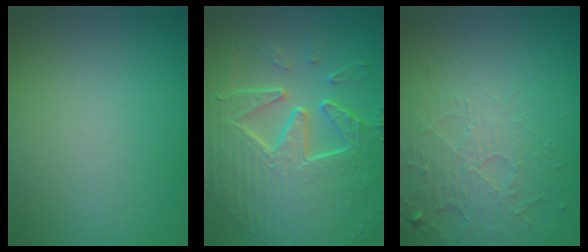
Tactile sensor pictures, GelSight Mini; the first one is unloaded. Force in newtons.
{"total": 10.3, "press": 7.0, "slide": 7.5}
{"total": 5.3, "press": 3.4, "slide": 4.1}